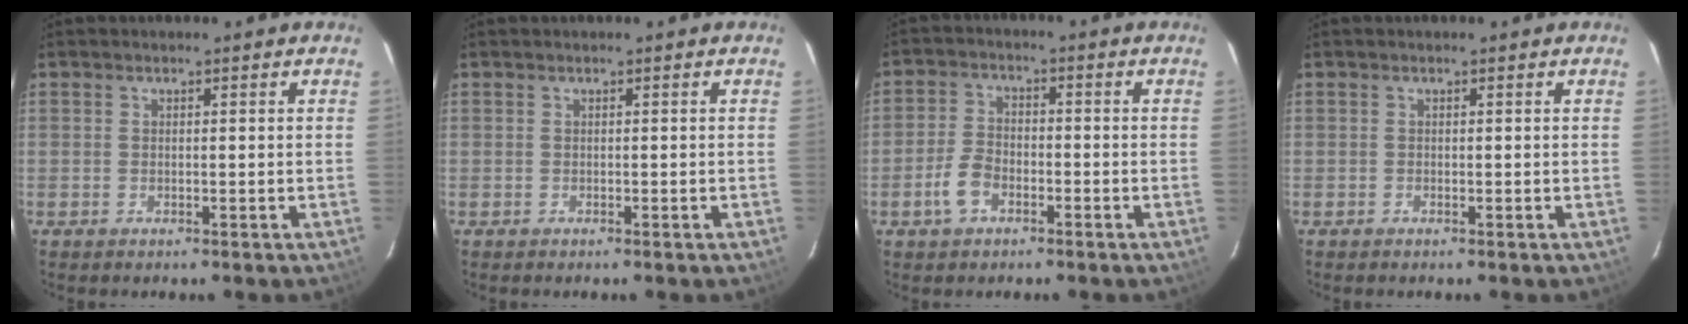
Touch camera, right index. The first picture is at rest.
{"total": 0.0}
{"total": 5.4, "force": [-2.7, 3.4, 3.2], "torque": [-0.075, 0.009, -0.050]}
{"total": 0.0}